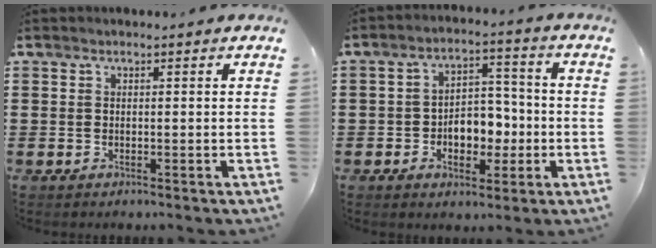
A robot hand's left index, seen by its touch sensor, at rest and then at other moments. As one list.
[{"total": 6.2, "force": [-1.5, 4.5, 3.9], "torque": [-0.062, 0.008, -0.031]}]